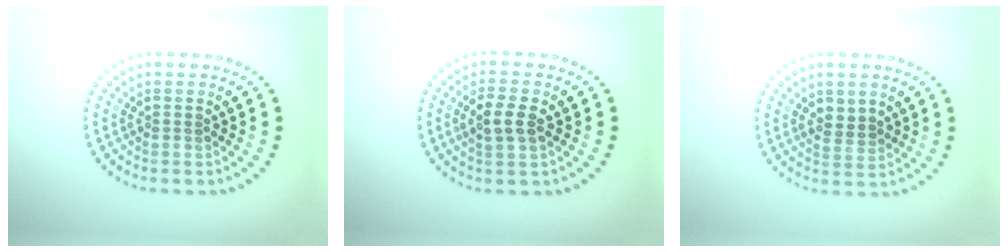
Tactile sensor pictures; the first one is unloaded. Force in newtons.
{"total": 2.7, "press": 2.6, "slide": 0.6}
{"total": 1.9, "press": 1.8, "slide": 0.5}